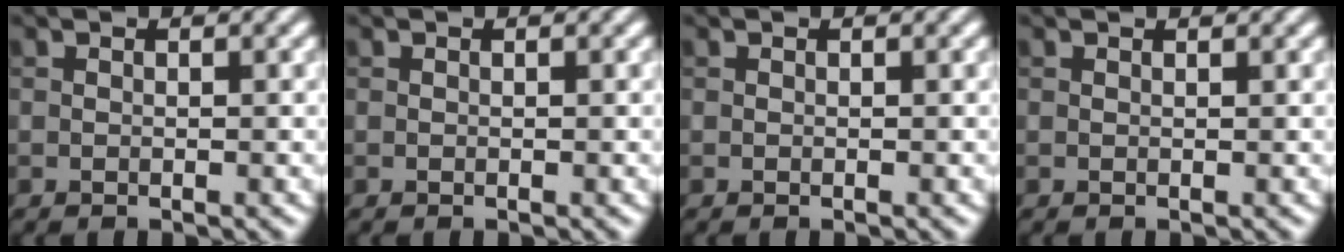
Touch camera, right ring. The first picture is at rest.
{"total": 0.0}
{"total": 0.0}
{"total": 0.8, "force": [0.7, 0.2, 0.3], "torque": [-0.004, 0.000, 0.006]}